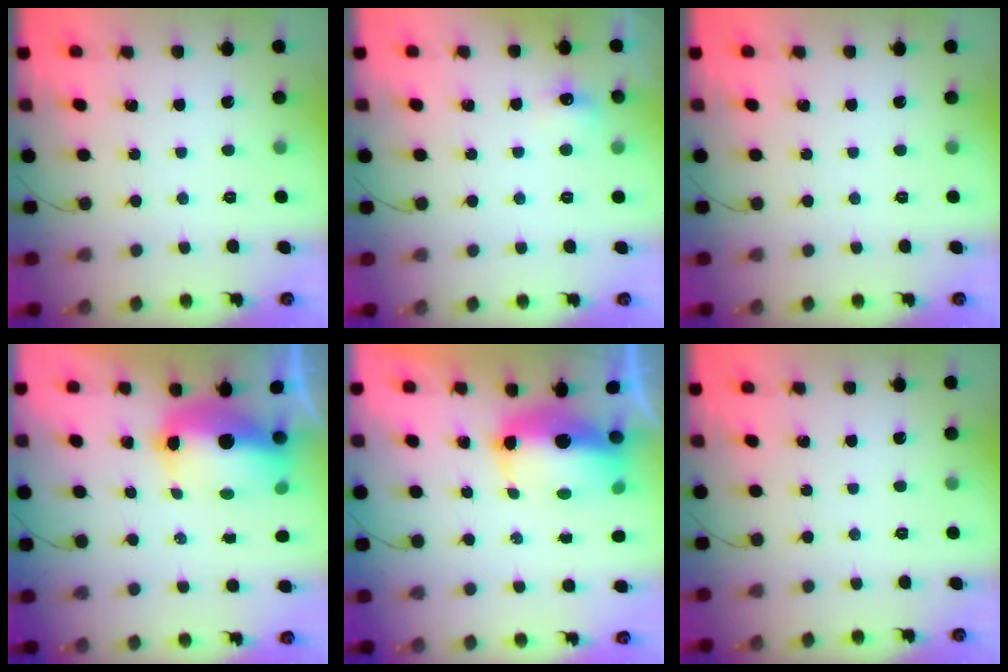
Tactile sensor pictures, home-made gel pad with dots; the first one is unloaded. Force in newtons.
{"total": 6.3, "press": 6.0, "slide": 1.9}
{"total": 0.0}
{"total": 10.3, "press": 10.1, "slide": 2.1}
{"total": 12.4, "press": 12.4, "slide": 1.3}
{"total": 0.0}